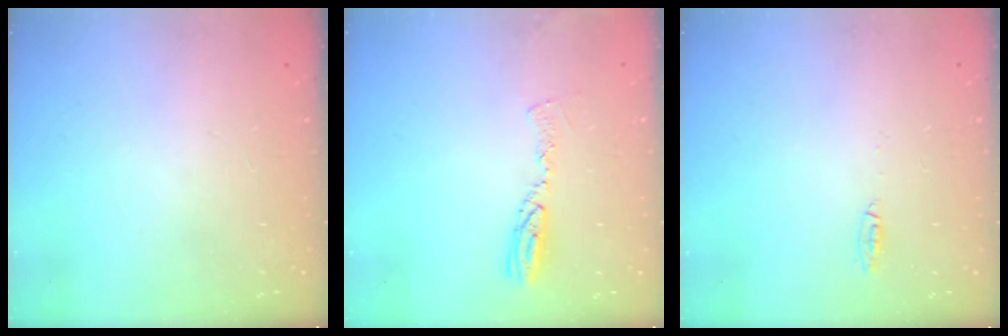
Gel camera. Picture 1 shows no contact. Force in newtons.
{"total": 7.2, "press": 7.1, "slide": 0.6}
{"total": 5.2, "press": 4.1, "slide": 3.2}